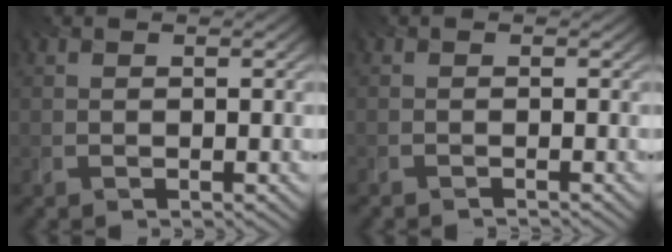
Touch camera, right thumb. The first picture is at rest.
{"total": 0.9, "force": [-0.9, 0.0, -0.2], "torque": [0.006, -0.009, -0.019]}